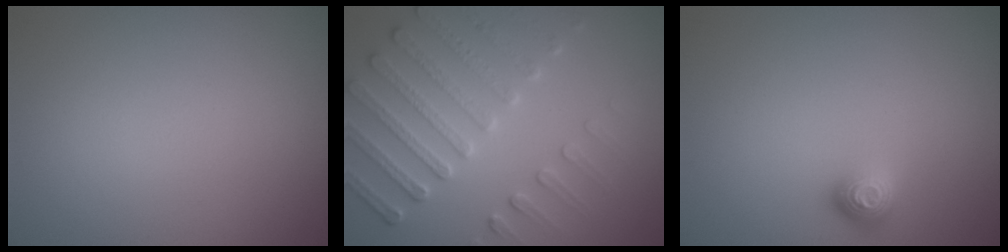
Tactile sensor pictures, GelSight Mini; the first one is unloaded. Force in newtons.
{"total": 4.7, "press": 4.4, "slide": 1.7}
{"total": 1.6, "press": 1.1, "slide": 1.0}